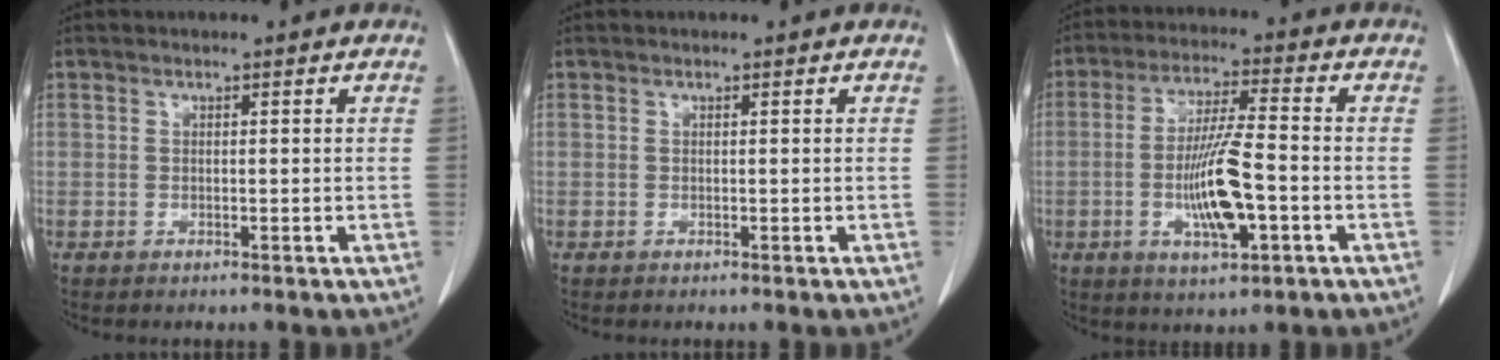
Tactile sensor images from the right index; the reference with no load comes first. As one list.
[{"total": 0.0}, {"total": 10.7, "force": [-2.6, 1.8, 10.2], "torque": [-0.193, -0.004, -0.046]}]